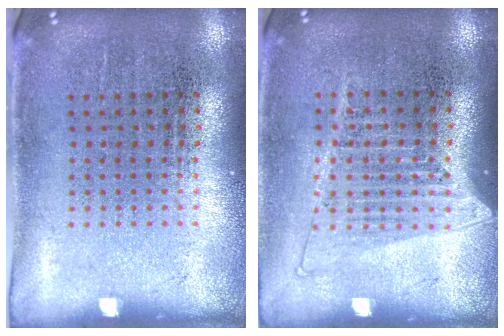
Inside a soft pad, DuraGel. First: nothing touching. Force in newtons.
{"total": 1.3, "press": 1.2, "slide": 0.6}